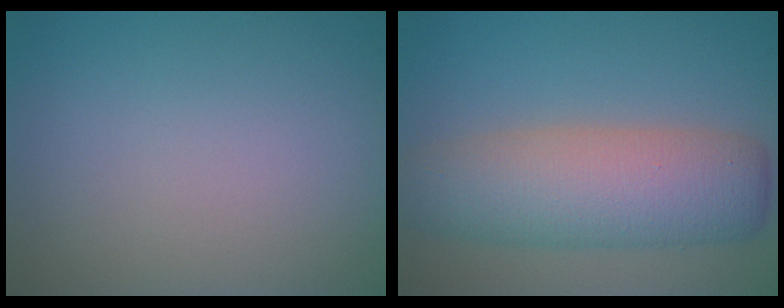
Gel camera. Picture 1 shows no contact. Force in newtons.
{"total": 7.6, "press": 7.6, "slide": 0.3}